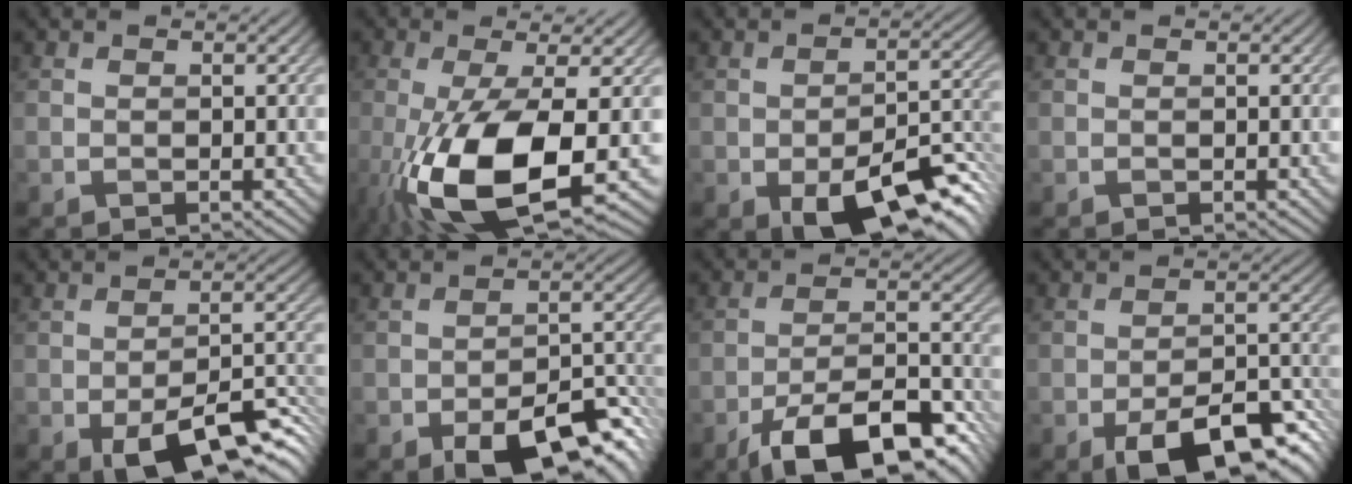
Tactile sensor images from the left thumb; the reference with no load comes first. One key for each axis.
{"total": 13.5, "fx": -3.5, "fy": 4.6, "fz": 12.3, "tx": -0.253, "ty": -0.025, "tz": -0.057}
{"total": 11.6, "fx": -5.6, "fy": 5.2, "fz": 8.7, "tx": -0.137, "ty": -0.027, "tz": -0.076}
{"total": 0.0}
{"total": 10.8, "fx": -5.4, "fy": 4.6, "fz": 8.2, "tx": -0.133, "ty": -0.023, "tz": -0.074}
{"total": 10.0, "fx": -5.3, "fy": 4.6, "fz": 7.1, "tx": -0.105, "ty": -0.020, "tz": -0.070}
{"total": 14.4, "fx": -9.6, "fy": 4.9, "fz": 9.6, "tx": -0.162, "ty": -0.005, "tz": -0.159}
{"total": 10.4, "fx": -5.8, "fy": 4.3, "fz": 7.5, "tx": -0.113, "ty": -0.013, "tz": -0.085}